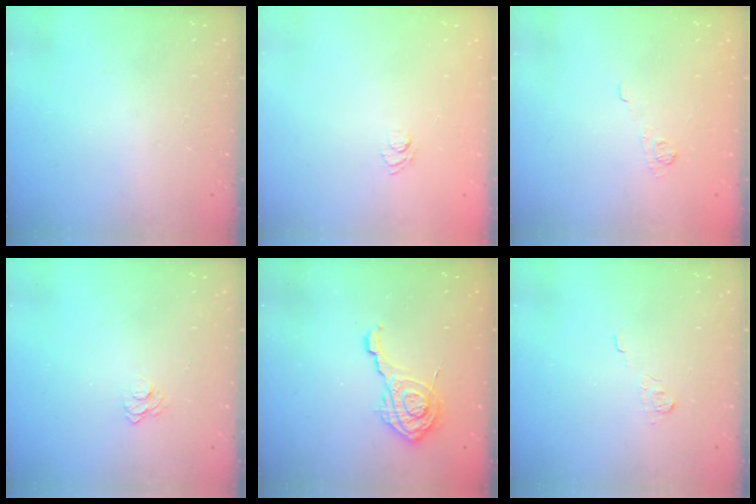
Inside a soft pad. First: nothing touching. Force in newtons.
{"total": 4.7, "press": 4.5, "slide": 1.4}
{"total": 6.7, "press": 6.5, "slide": 1.5}
{"total": 5.2, "press": 5.1, "slide": 0.5}
{"total": 12.0, "press": 12.0, "slide": 0.4}
{"total": 3.8, "press": 3.8, "slide": 0.5}